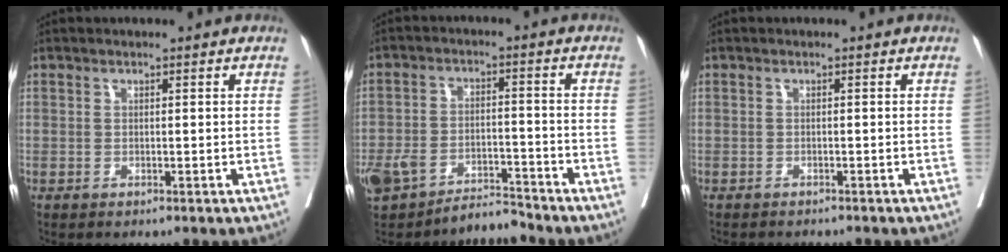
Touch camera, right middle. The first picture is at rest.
{"total": 6.5, "force": [-5.8, 2.1, 2.1], "torque": [-0.043, 0.020, -0.102]}
{"total": 3.2, "force": [-3.0, 0.6, 0.9], "torque": [-0.016, -0.007, -0.039]}